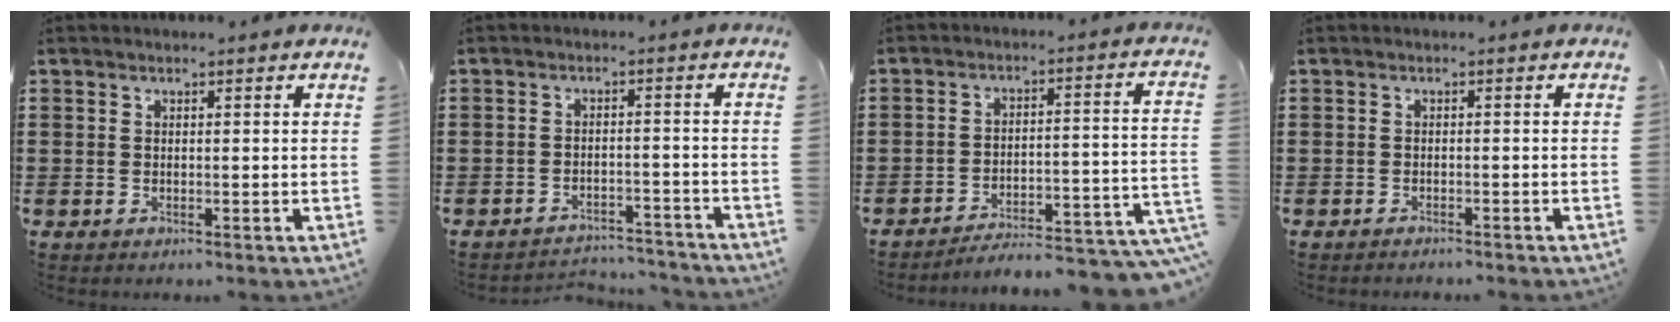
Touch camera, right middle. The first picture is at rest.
{"total": 3.3, "force": [-3.3, 0.2, -0.1], "torque": [-0.007, -0.001, -0.070]}
{"total": 5.8, "force": [-5.5, 0.1, 2.0], "torque": [-0.029, -0.013, -0.107]}
{"total": 0.9, "force": [-0.8, -0.1, 0.1], "torque": [-0.005, -0.002, -0.017]}